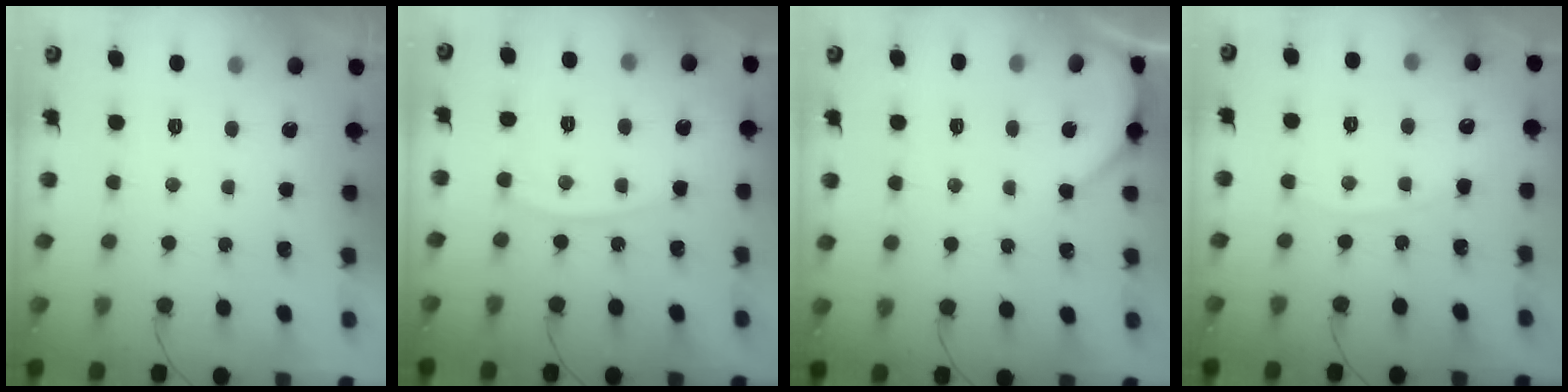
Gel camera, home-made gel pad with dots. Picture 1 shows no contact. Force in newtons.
{"total": 7.3, "press": 7.2, "slide": 1.1}
{"total": 3.3, "press": 3.3, "slide": 0.5}
{"total": 5.8, "press": 5.8, "slide": 0.3}